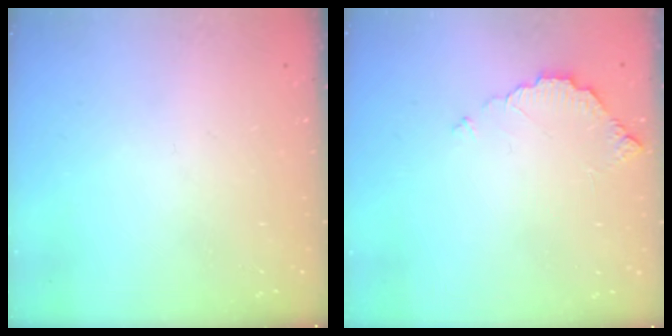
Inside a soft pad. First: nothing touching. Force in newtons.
{"total": 3.5, "press": 3.5, "slide": 0.2}